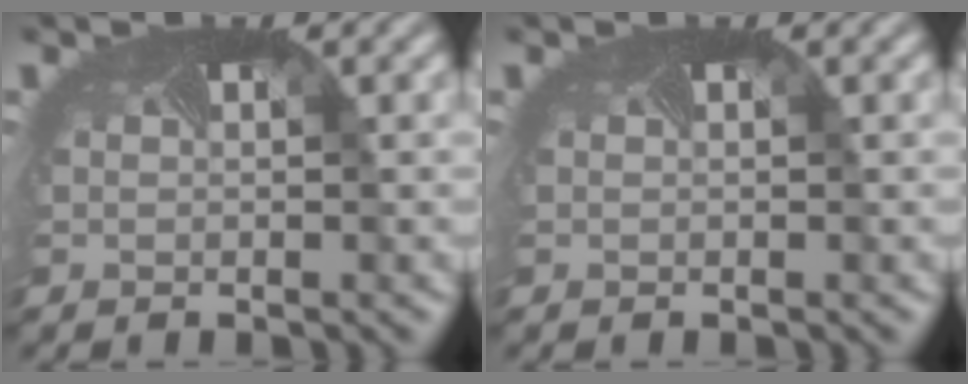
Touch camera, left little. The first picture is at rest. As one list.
[{"total": 0.0}]